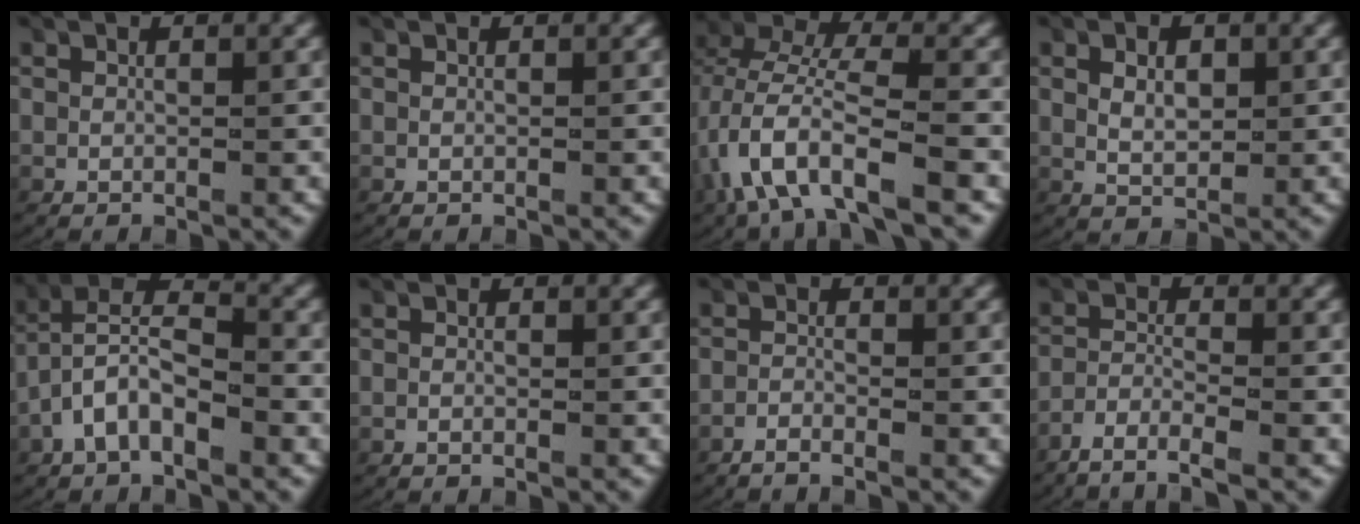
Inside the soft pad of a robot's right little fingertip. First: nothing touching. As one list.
[{"total": 0.0}, {"total": 6.2, "force": [-1.7, 3.2, 5.0], "torque": [-0.124, -0.013, -0.022]}, {"total": 2.4, "force": [0.5, 1.5, 1.9], "torque": [-0.029, -0.010, 0.019]}, {"total": 4.4, "force": [-0.6, 3.2, 3.0], "torque": [-0.058, -0.004, -0.019]}, {"total": 0.5, "force": [-0.5, 0.2, 0.2], "torque": [-0.004, 0.000, -0.011]}, {"total": 2.0, "force": [-1.9, 0.2, 0.6], "torque": [-0.018, -0.006, -0.036]}, {"total": 5.0, "force": [-4.4, 0.9, 2.2], "torque": [-0.038, -0.014, -0.070]}]